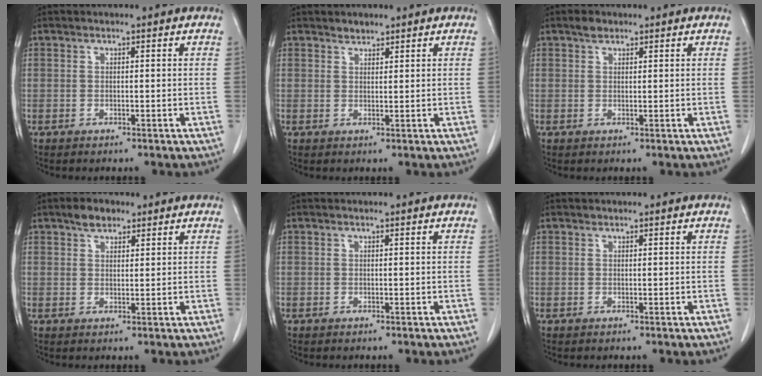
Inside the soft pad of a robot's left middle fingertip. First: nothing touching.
{"total": 1.3, "force": [1.1, 0.5, 0.1], "torque": [-0.003, -0.002, 0.019]}
{"total": 1.4, "force": [1.1, 0.8, 0.5], "torque": [-0.013, 0.004, 0.017]}
{"total": 3.0, "force": [2.1, 1.7, 1.3], "torque": [-0.027, 0.008, 0.036]}
{"total": 0.0}
{"total": 0.0}